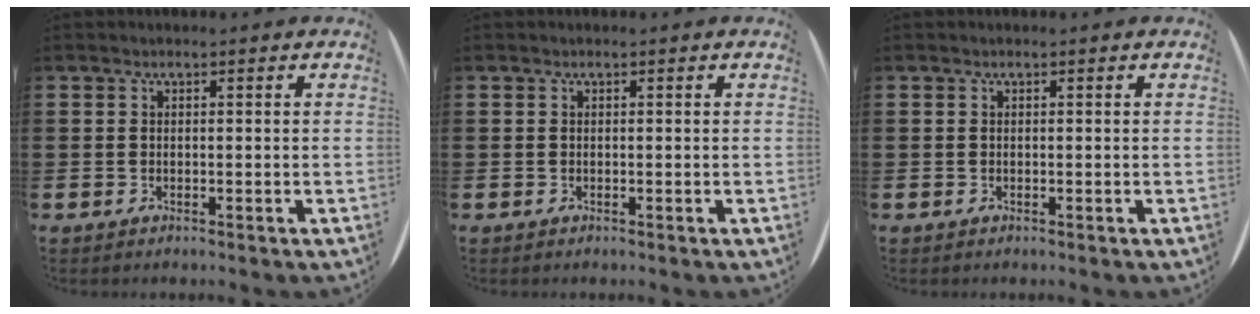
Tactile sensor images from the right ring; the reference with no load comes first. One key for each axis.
{"total": 0.0}
{"total": 0.0}